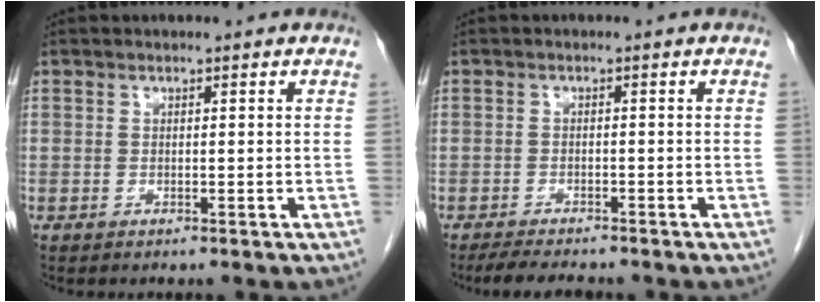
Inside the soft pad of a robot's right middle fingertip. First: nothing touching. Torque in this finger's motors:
{"motor_torque": [0.13, -0.01, 0.00, 0.00]}